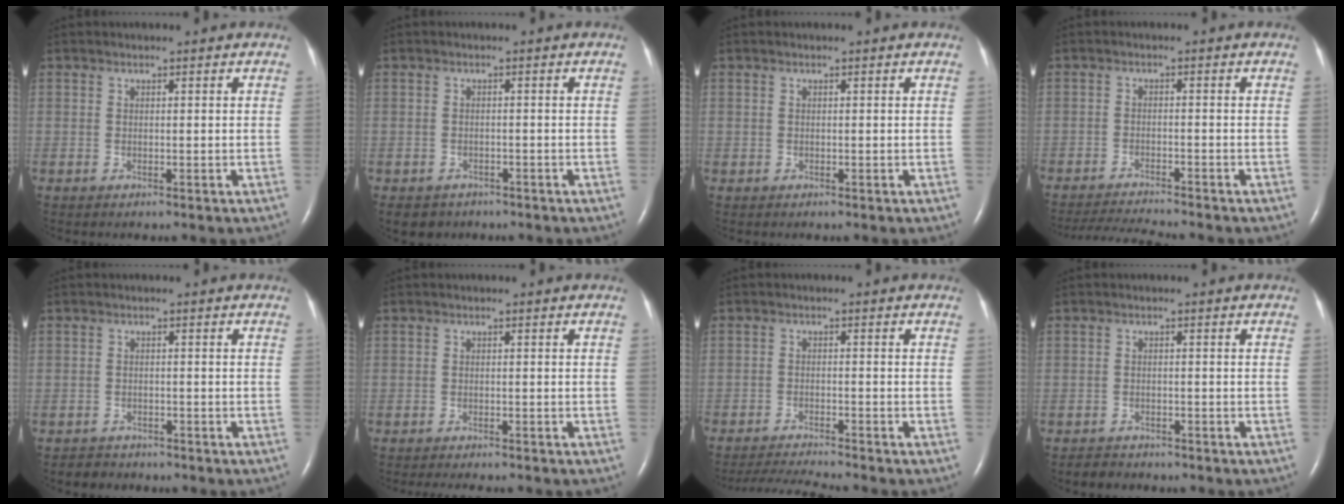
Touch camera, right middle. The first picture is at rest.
{"total": 3.1, "force": [-2.3, 2.1, 0.2], "torque": [-0.010, 0.003, -0.034]}
{"total": 0.0}
{"total": 7.2, "force": [-6.9, -0.5, 2.1], "torque": [-0.034, -0.018, -0.115]}
{"total": 2.2, "force": [-1.9, 1.1, -0.3], "torque": [-0.006, 0.000, -0.030]}
{"total": 5.2, "force": [-4.5, 1.0, 2.3], "torque": [-0.029, -0.008, -0.062]}
{"total": 6.8, "force": [-6.5, -1.0, 1.9], "torque": [-0.030, -0.018, -0.111]}
{"total": 2.2, "force": [-2.0, 1.0, 0.0], "torque": [-0.011, -0.002, -0.032]}